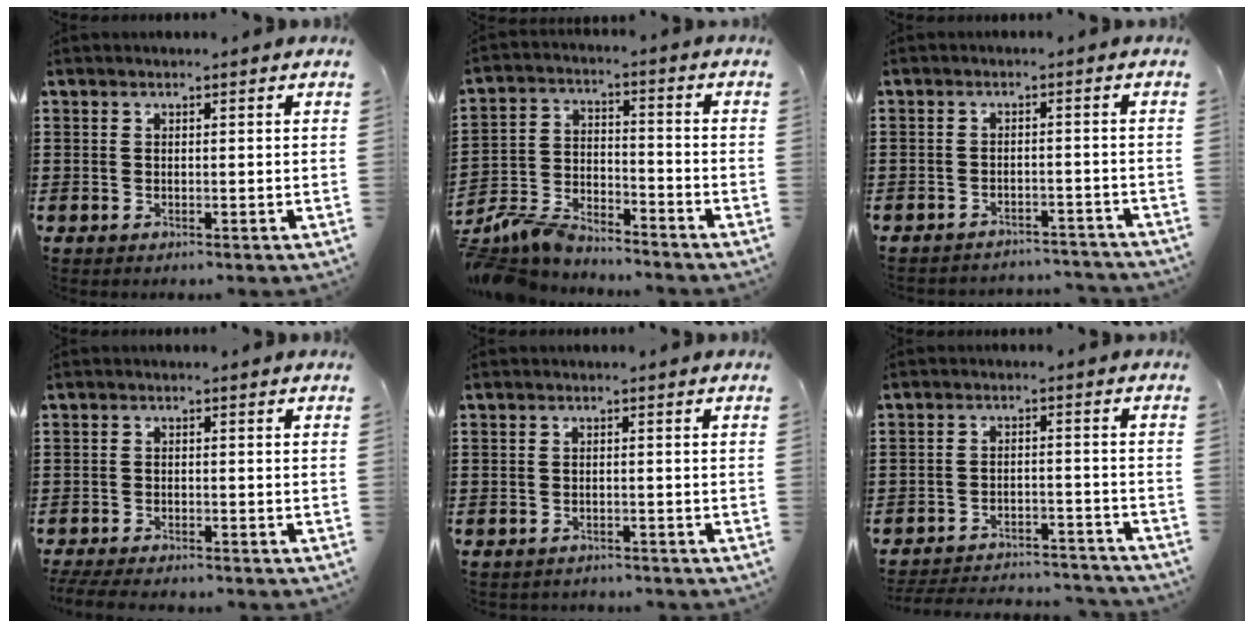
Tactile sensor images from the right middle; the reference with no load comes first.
{"total": 7.2, "force": [-7.0, 1.3, 1.4], "torque": [-0.050, 0.003, -0.143]}
{"total": 2.6, "force": [-2.6, 0.2, -0.1], "torque": [-0.007, -0.001, -0.056]}
{"total": 2.2, "force": [-2.1, 0.1, 0.5], "torque": [-0.020, -0.006, -0.046]}
{"total": 1.1, "force": [-1.1, 0.1, 0.0], "torque": [-0.005, -0.002, -0.023]}
{"total": 4.1, "force": [-4.1, 0.4, 0.6], "torque": [-0.021, -0.001, -0.087]}